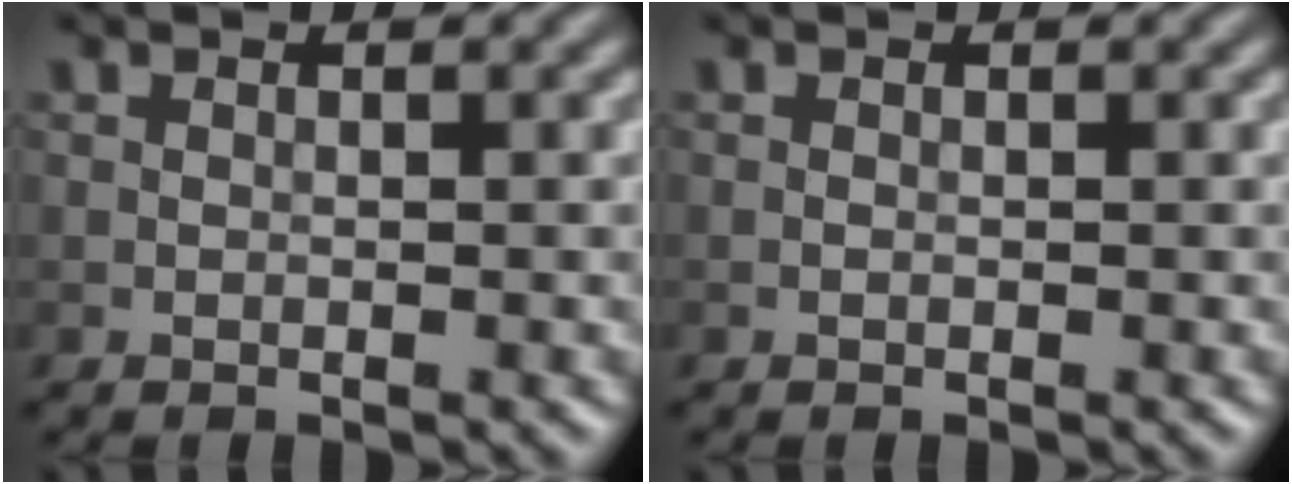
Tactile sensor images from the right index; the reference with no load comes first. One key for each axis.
{"total": 0.0}